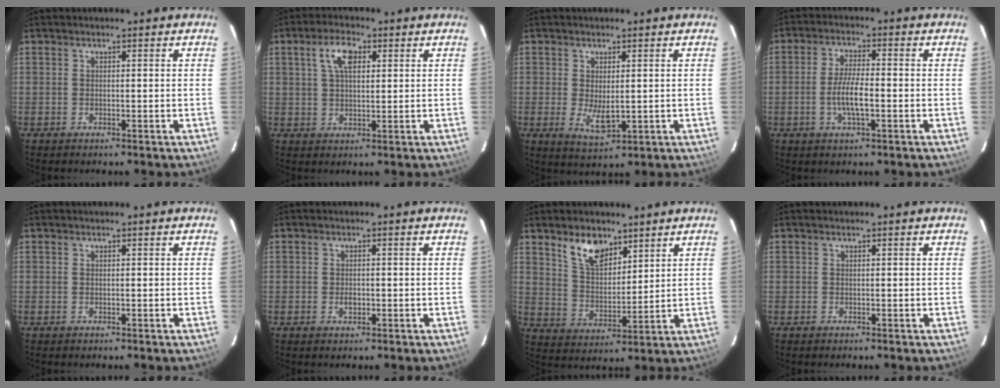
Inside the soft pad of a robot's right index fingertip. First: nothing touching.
{"total": 5.9, "force": [2.2, 2.8, 4.6], "torque": [-0.087, 0.015, 0.040]}
{"total": 4.7, "force": [-0.3, 2.2, 4.1], "torque": [-0.071, -0.015, 0.003]}
{"total": 6.0, "force": [-1.7, 1.4, 5.6], "torque": [-0.111, -0.002, -0.032]}
{"total": 0.0}
{"total": 1.5, "force": [-0.5, 1.1, 0.9], "torque": [-0.016, 0.001, -0.007]}
{"total": 8.8, "force": [5.9, 4.4, 4.8], "torque": [-0.084, 0.009, 0.117]}
{"total": 0.0}